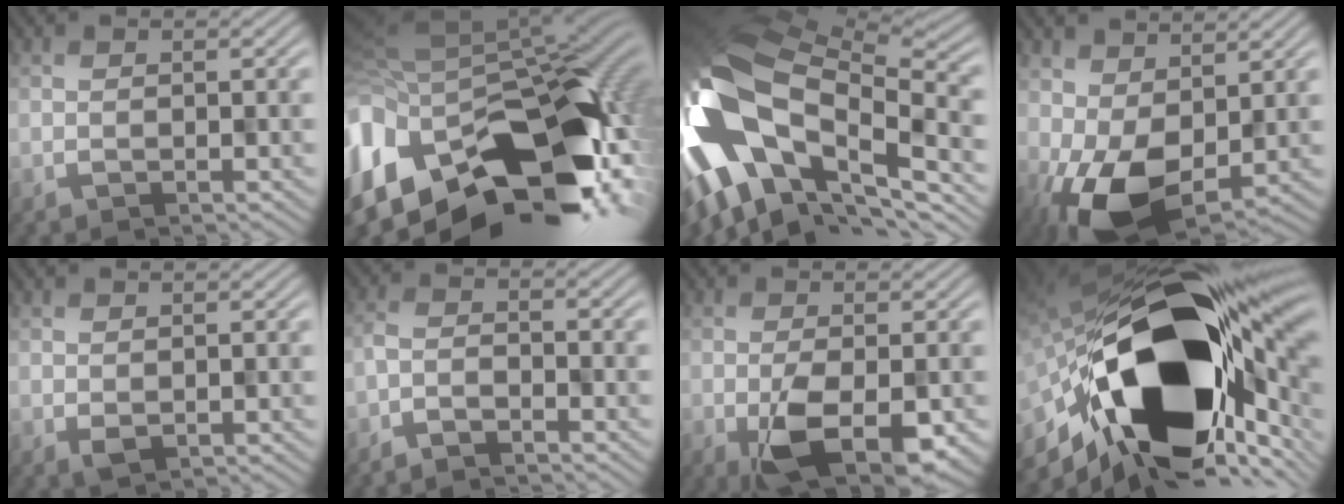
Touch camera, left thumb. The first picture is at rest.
{"total": 16.7, "force": [-6.1, 9.7, 12.1], "torque": [-0.272, -0.037, -0.082]}
{"total": 17.5, "force": [-2.6, 10.7, 13.5], "torque": [-0.312, -0.056, -0.023]}
{"total": 8.1, "force": [-1.3, 4.9, 6.4], "torque": [-0.139, -0.023, -0.004]}
{"total": 0.9, "force": [0.2, 0.7, 0.5], "torque": [-0.019, -0.012, 0.011]}
{"total": 2.6, "force": [-2.5, 0.6, 0.5], "torque": [-0.021, -0.006, -0.045]}
{"total": 8.1, "force": [-2.8, 4.1, 6.4], "torque": [-0.124, -0.026, -0.030]}
{"total": 21.0, "force": [-3.6, 12.7, 16.4], "torque": [-0.333, -0.068, -0.035]}